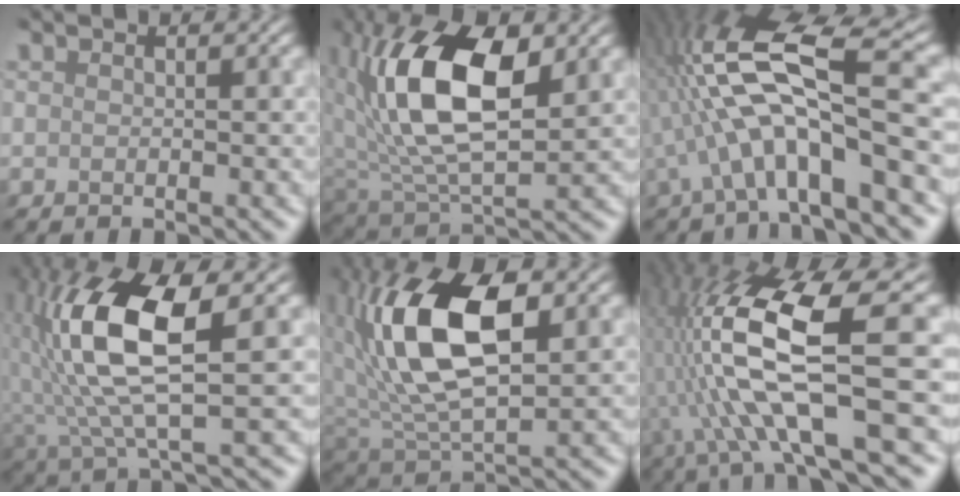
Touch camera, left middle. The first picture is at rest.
{"total": 11.5, "force": [3.3, 5.6, 9.5], "torque": [-0.182, 0.013, 0.059]}
{"total": 10.9, "force": [-1.2, 2.8, 10.5], "torque": [-0.192, 0.031, -0.024]}
{"total": 9.5, "force": [1.9, 2.4, 9.0], "torque": [-0.188, 0.013, 0.040]}
{"total": 11.5, "force": [3.1, 5.6, 9.5], "torque": [-0.187, 0.017, 0.053]}
{"total": 12.7, "force": [-1.1, 3.3, 12.2], "torque": [-0.239, 0.012, -0.017]}